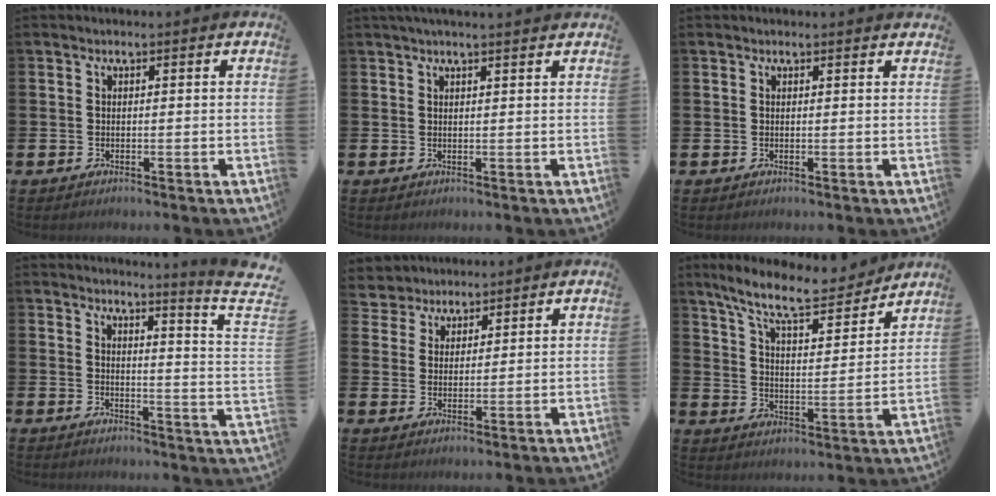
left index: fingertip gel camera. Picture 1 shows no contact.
{"total": 1.6, "force": [1.4, -0.2, 0.6], "torque": [-0.009, -0.004, 0.026]}
{"total": 0.0}
{"total": 3.2, "force": [2.6, -0.9, 1.6], "torque": [-0.033, -0.046, 0.031]}
{"total": 4.0, "force": [3.6, 1.5, -1.0], "torque": [-0.005, -0.014, 0.067]}
{"total": 10.6, "force": [9.3, 2.1, 4.7], "torque": [-0.125, -0.052, 0.161]}